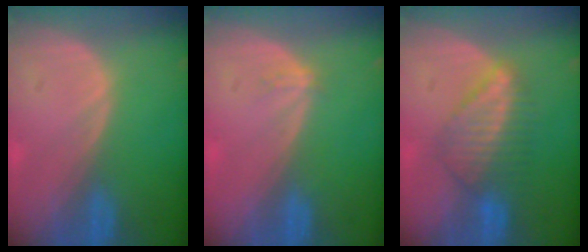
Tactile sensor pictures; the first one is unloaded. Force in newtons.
{"total": 1.2, "press": 0.8, "slide": 0.8}
{"total": 6.4, "press": 6.4, "slide": 0.1}